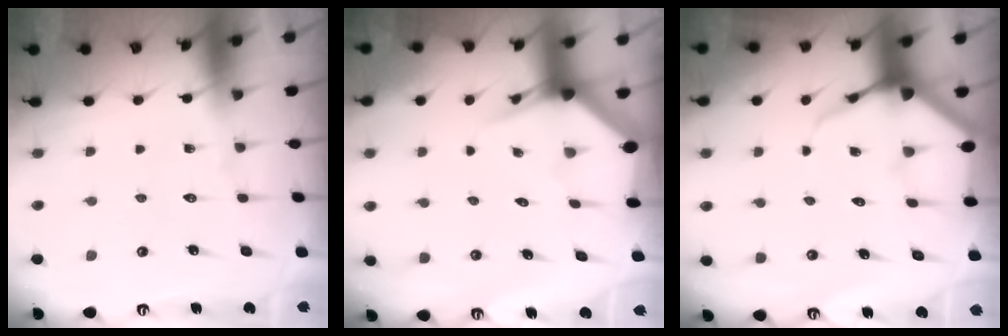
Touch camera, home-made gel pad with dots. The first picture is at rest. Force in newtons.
{"total": 3.5, "press": 3.4, "slide": 0.4}
{"total": 5.9, "press": 5.9, "slide": 0.7}